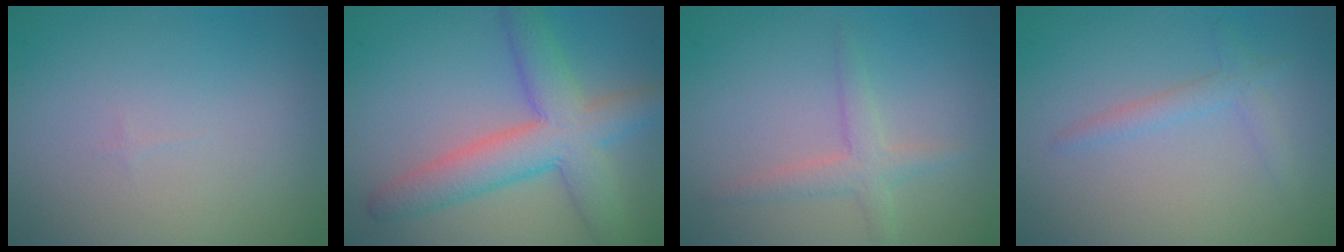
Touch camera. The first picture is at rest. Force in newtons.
{"total": 6.9, "press": 6.9, "slide": 0.2}
{"total": 2.3, "press": 2.3, "slide": 0.1}
{"total": 1.6, "press": 1.6, "slide": 0.1}